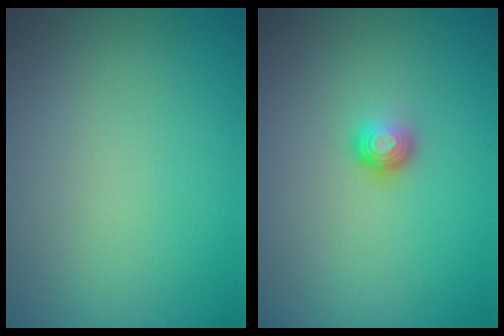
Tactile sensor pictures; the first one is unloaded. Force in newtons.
{"total": 1.4, "press": 1.0, "slide": 1.0}